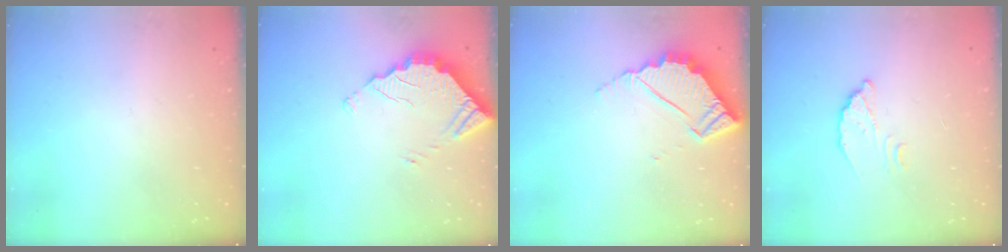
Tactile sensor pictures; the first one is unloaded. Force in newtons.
{"total": 3.5, "press": 3.5, "slide": 0.2}
{"total": 5.3, "press": 5.3, "slide": 0.2}
{"total": 3.8, "press": 3.8, "slide": 0.3}